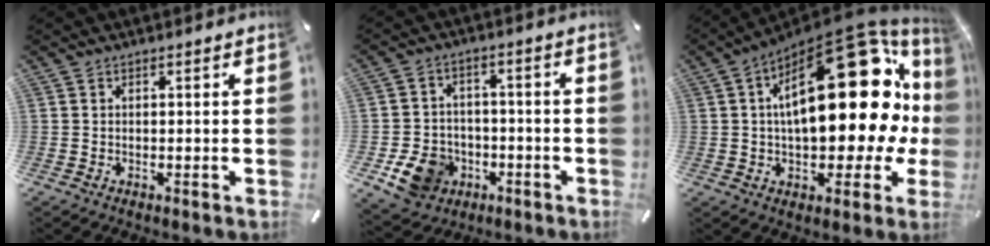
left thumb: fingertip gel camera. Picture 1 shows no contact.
{"total": 11.1, "force": [-4.4, 9.1, 4.8], "torque": [-0.102, 0.034, -0.072]}
{"total": 30.6, "force": [7.3, 13.9, 26.2], "torque": [-0.386, -0.057, 0.127]}